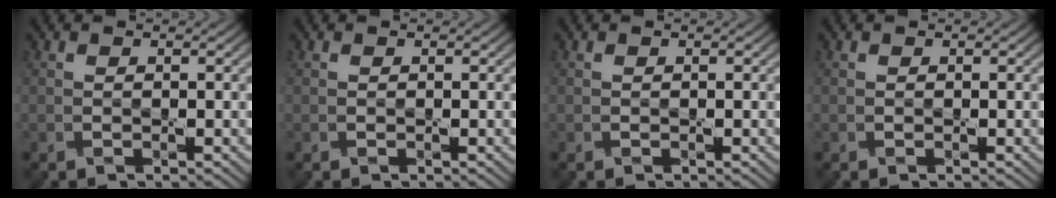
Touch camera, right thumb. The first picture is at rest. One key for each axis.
{"total": 0.0}
{"total": 0.0}
{"total": 0.0}